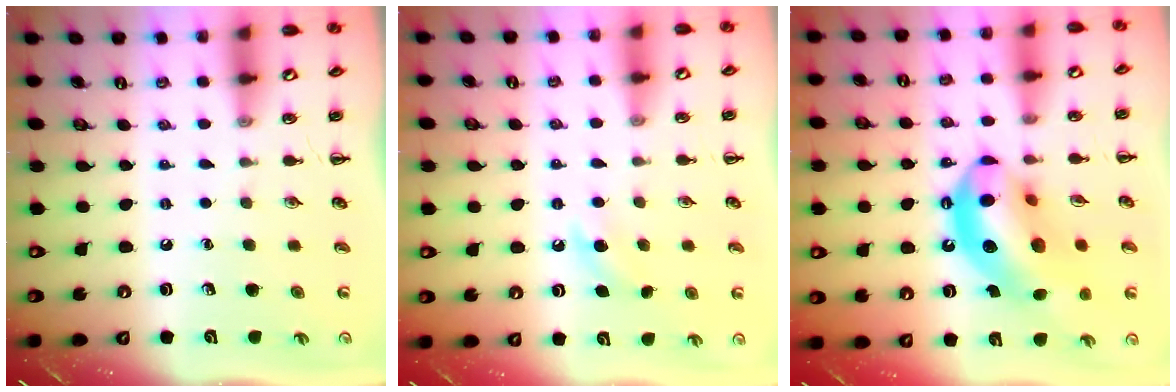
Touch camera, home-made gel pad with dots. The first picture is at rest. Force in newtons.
{"total": 5.7, "press": 5.5, "slide": 1.6}
{"total": 18.5, "press": 17.8, "slide": 5.0}